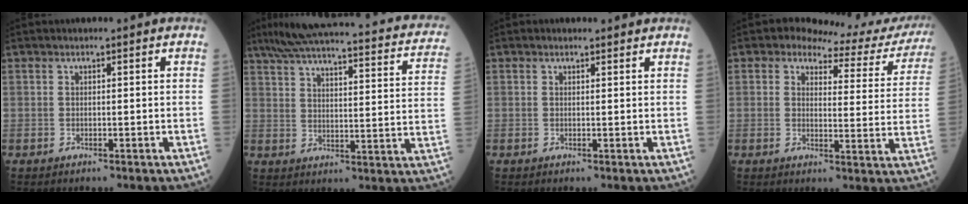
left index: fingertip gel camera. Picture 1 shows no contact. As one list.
[{"total": 28.2, "force": [23.3, 5.2, 15.1], "torque": [-0.223, 0.000, 0.278]}, {"total": 1.0, "force": [0.9, 0.3, 0.1], "torque": [-0.012, 0.000, 0.009]}, {"total": 13.2, "force": [12.0, 4.0, 3.6], "torque": [-0.025, -0.023, 0.113]}]